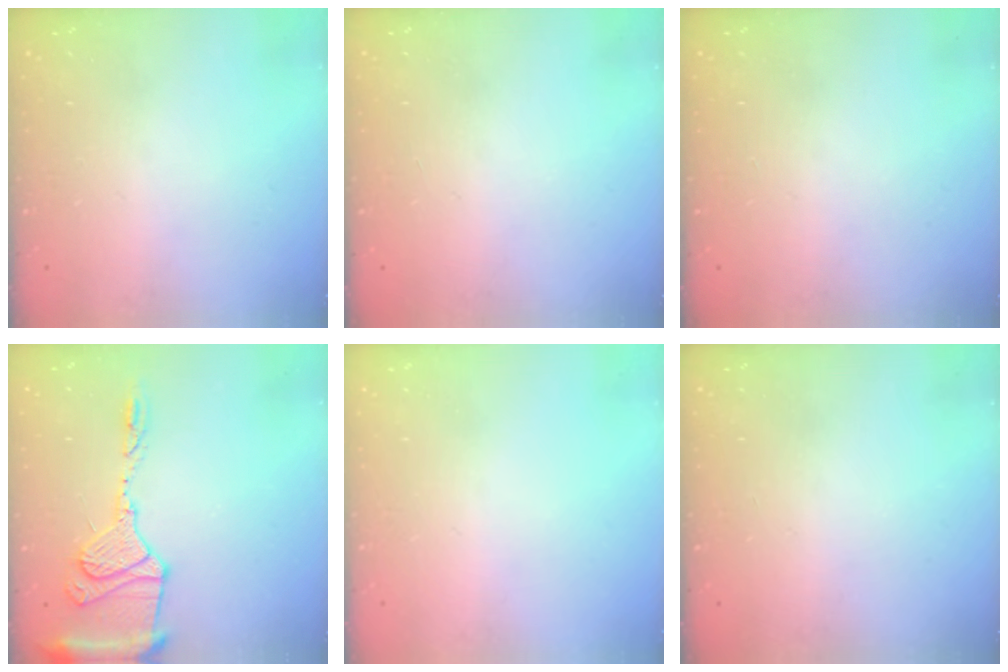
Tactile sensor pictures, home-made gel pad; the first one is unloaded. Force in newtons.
{"total": 1.0, "press": 0.0, "slide": 1.0}
{"total": 0.0}
{"total": 14.7, "press": 14.6, "slide": 1.8}
{"total": 0.0}
{"total": 0.0}